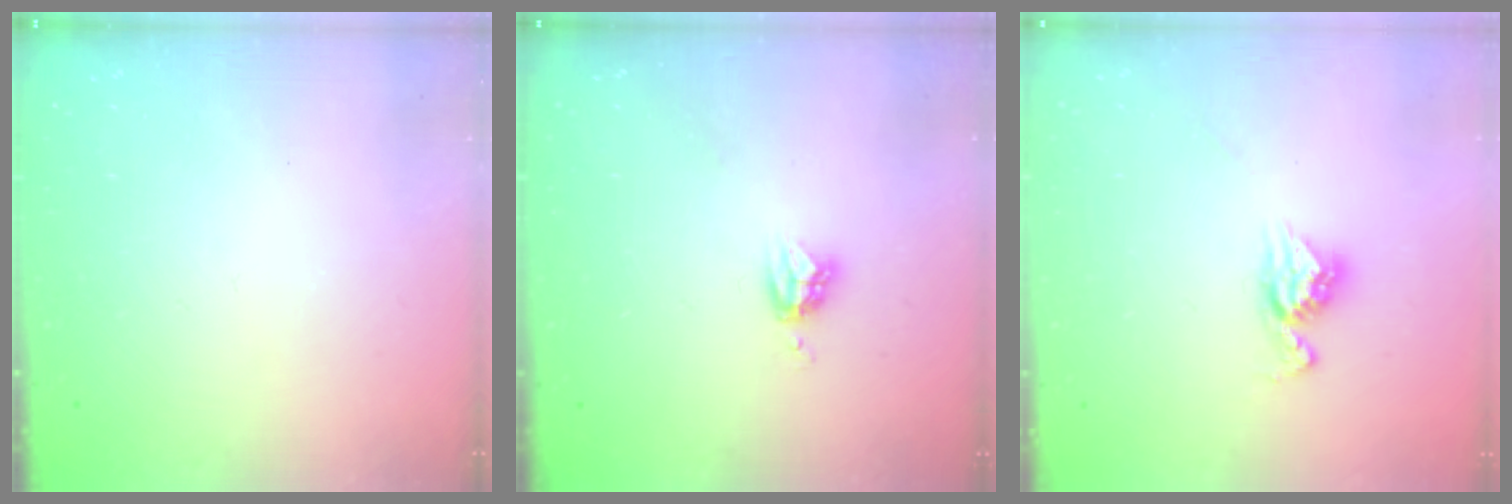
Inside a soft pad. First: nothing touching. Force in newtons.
{"total": 3.8, "press": 3.8, "slide": 0.4}
{"total": 9.0, "press": 8.9, "slide": 0.7}